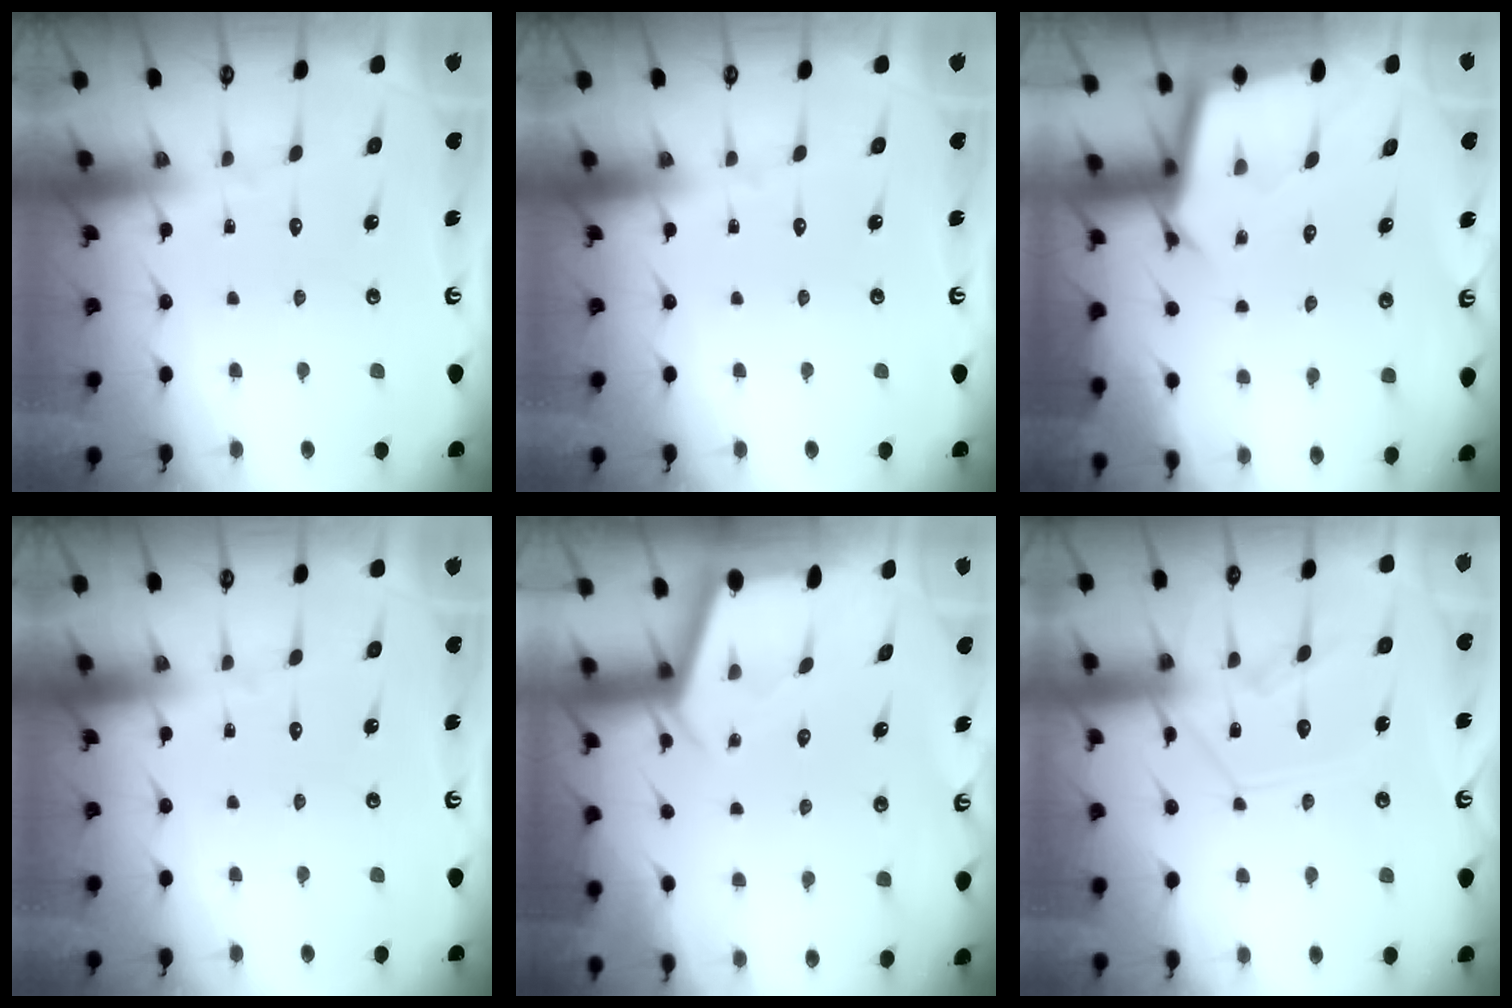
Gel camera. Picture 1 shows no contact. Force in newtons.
{"total": 0.0}
{"total": 3.2, "press": 3.2, "slide": 0.1}
{"total": 0.0}
{"total": 2.4, "press": 2.4, "slide": 0.3}
{"total": 12.7, "press": 12.6, "slide": 1.6}